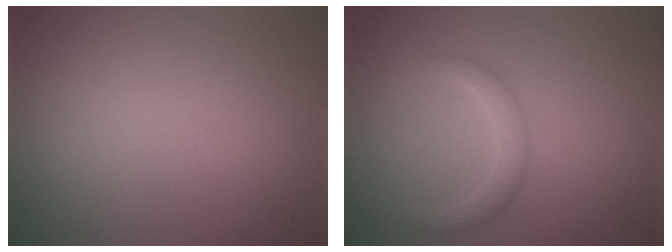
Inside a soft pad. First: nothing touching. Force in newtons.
{"total": 1.9, "press": 1.9, "slide": 0.1}